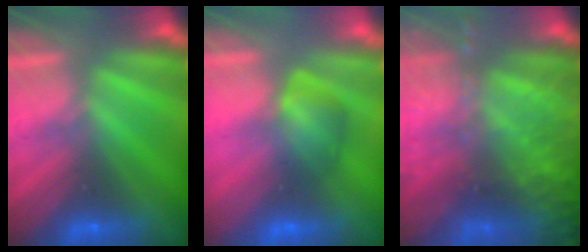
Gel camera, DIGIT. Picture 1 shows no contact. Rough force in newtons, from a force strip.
{"total": 3.0}
{"total": 8.1}